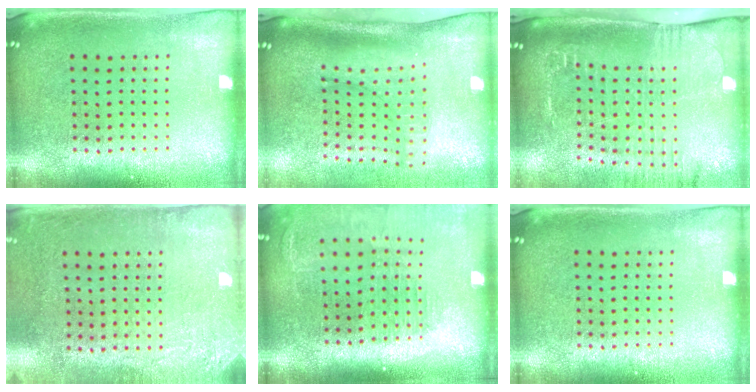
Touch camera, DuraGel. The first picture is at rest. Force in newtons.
{"total": 2.2, "press": 1.5, "slide": 1.6}
{"total": 2.6, "press": 2.1, "slide": 1.5}
{"total": 2.9, "press": 2.4, "slide": 1.6}
{"total": 1.6, "press": 1.5, "slide": 0.6}
{"total": 0.0}